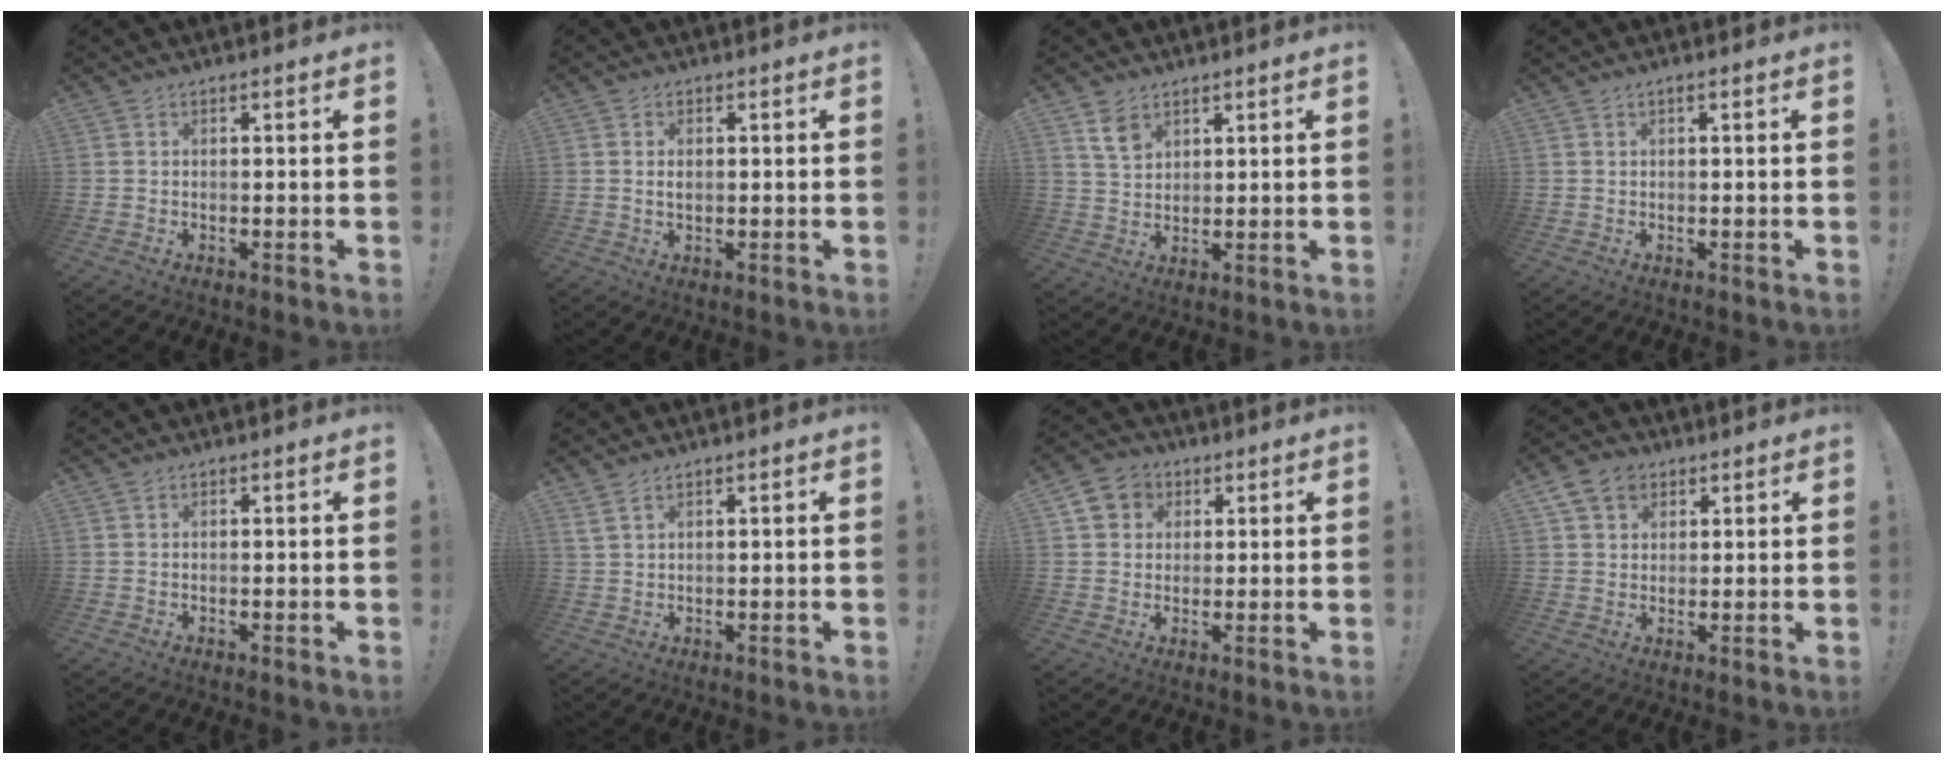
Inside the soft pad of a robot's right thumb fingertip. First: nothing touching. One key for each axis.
{"total": 1.6, "fx": 0.2, "fy": 1.0, "fz": 1.2, "tx": -0.021, "ty": 0.003, "tz": 0.002}
{"total": 6.1, "fx": 3.8, "fy": 4.0, "fz": 2.7, "tx": -0.034, "ty": -0.020, "tz": 0.071}
{"total": 0.6, "fx": 0.2, "fy": -0.1, "fz": 0.6, "tx": -0.013, "ty": 0.002, "tz": 0.002}
{"total": 0.0}
{"total": 2.6, "fx": 1.8, "fy": 0.5, "fz": 1.8, "tx": -0.041, "ty": -0.004, "tz": 0.036}
{"total": 6.5, "fx": 2.3, "fy": 5.8, "fz": 2.0, "tx": -0.033, "ty": -0.004, "tz": 0.048}
{"total": 7.6, "fx": 4.1, "fy": 5.7, "fz": 3.0, "tx": -0.045, "ty": -0.013, "tz": 0.080}